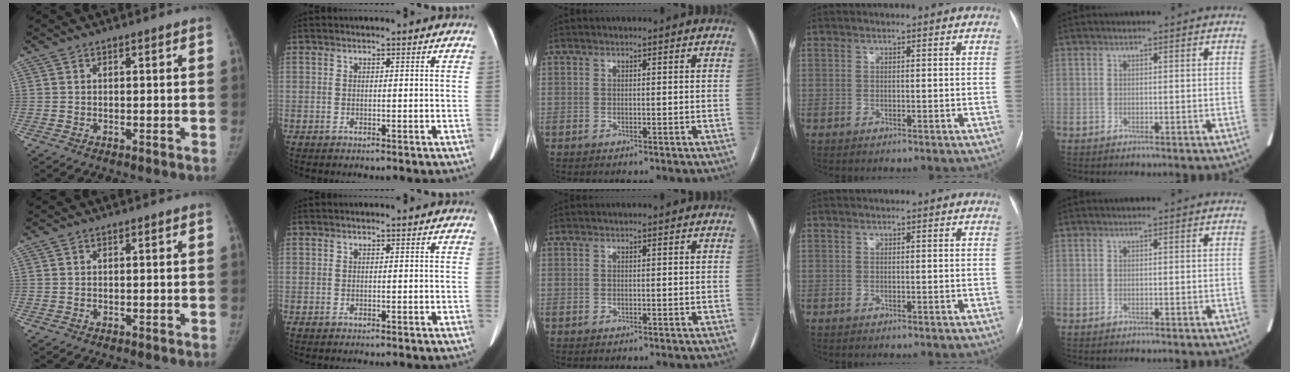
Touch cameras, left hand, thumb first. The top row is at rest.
{}